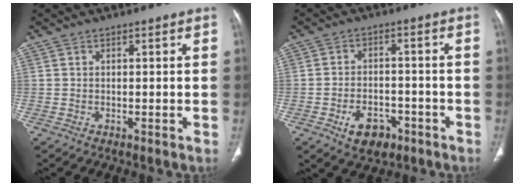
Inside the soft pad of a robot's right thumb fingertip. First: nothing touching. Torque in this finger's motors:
{"motor_torque": [-0.14, 0.34, 0.49, 0.30, 0.19]}